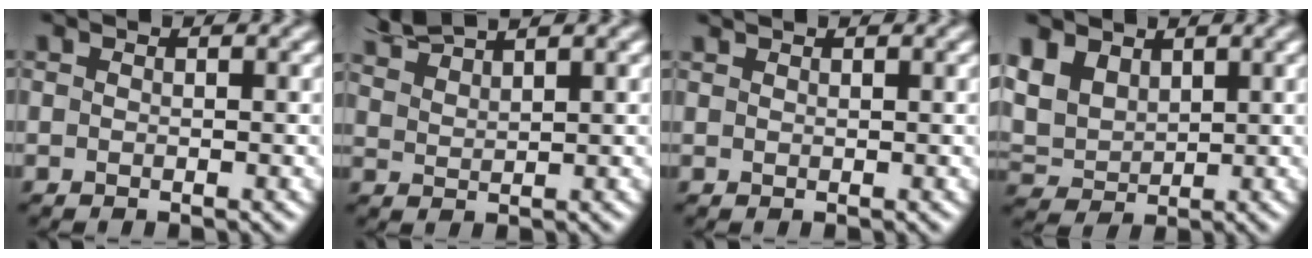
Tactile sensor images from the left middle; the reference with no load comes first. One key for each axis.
{"total": 3.9, "fx": 3.7, "fy": 0.3, "fz": 1.2, "tx": -0.027, "ty": 0.014, "tz": 0.070}
{"total": 0.8, "fx": 0.8, "fy": 0.0, "fz": 0.0, "tx": -0.001, "ty": -0.002, "tz": 0.010}
{"total": 4.3, "fx": 2.7, "fy": 2.7, "fz": 1.9, "tx": -0.063, "ty": 0.008, "tz": 0.055}